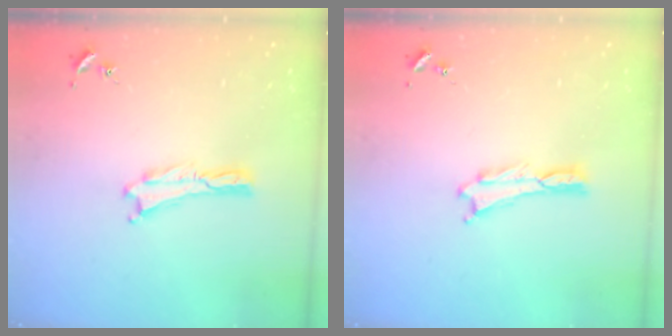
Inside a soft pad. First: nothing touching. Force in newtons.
{"total": 0.0}